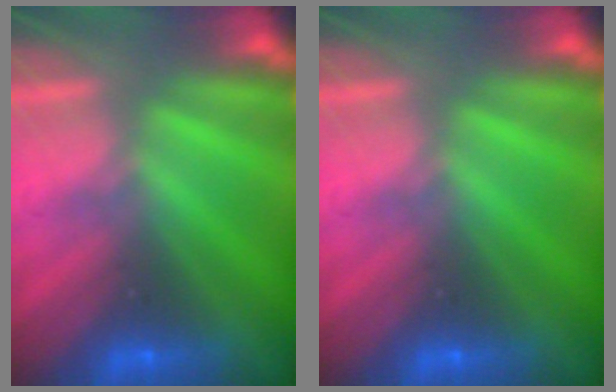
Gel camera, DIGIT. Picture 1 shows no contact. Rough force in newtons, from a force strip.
{"total": 0.0}